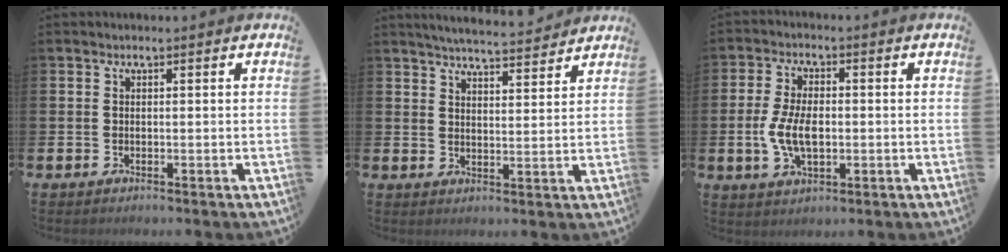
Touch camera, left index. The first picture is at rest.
{"total": 5.2, "force": [5.1, 0.1, 0.9], "torque": [-0.027, -0.031, 0.089]}
{"total": 6.2, "force": [-0.6, 3.3, 5.2], "torque": [-0.109, -0.002, -0.017]}